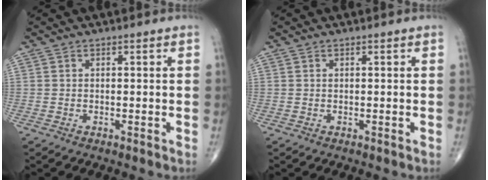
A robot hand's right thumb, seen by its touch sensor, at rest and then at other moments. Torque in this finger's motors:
{"motor_torque": [0.57, -0.22, -0.08, -0.23, -0.02]}